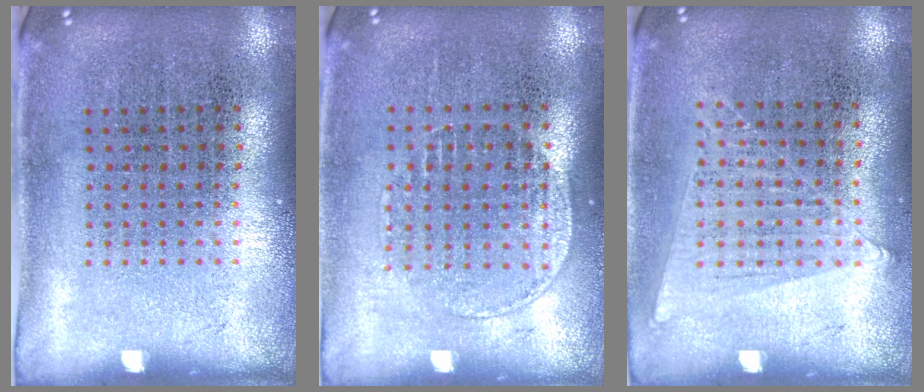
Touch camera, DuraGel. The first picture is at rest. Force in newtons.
{"total": 1.2, "press": 1.0, "slide": 0.5}
{"total": 1.0, "press": 0.9, "slide": 0.4}